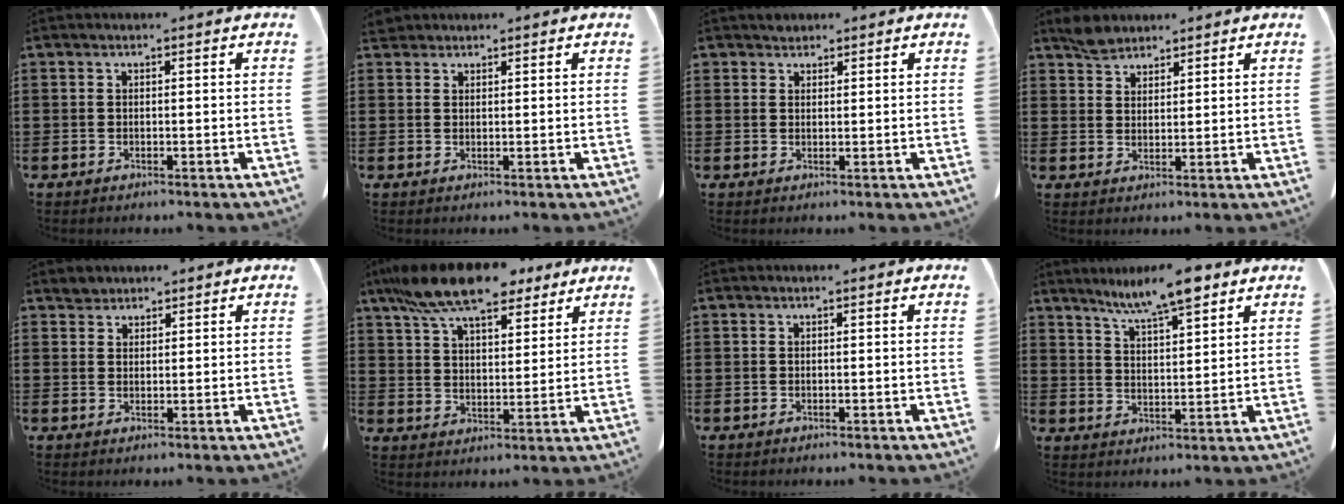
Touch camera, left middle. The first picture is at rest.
{"total": 1.7, "force": [1.6, 0.6, 0.4], "torque": [-0.014, 0.003, 0.032]}
{"total": 1.3, "force": [1.2, 0.5, 0.0], "torque": [-0.005, -0.001, 0.024]}
{"total": 3.1, "force": [2.8, 1.3, 0.8], "torque": [-0.024, 0.004, 0.054]}
{"total": 1.7, "force": [1.6, 0.6, 0.0], "torque": [-0.004, 0.002, 0.033]}
{"total": 11.1, "force": [9.1, 3.1, 5.5], "torque": [-0.130, -0.021, 0.169]}
{"total": 0.0}
{"total": 8.1, "force": [6.4, 1.2, 4.8], "torque": [-0.099, -0.015, 0.112]}